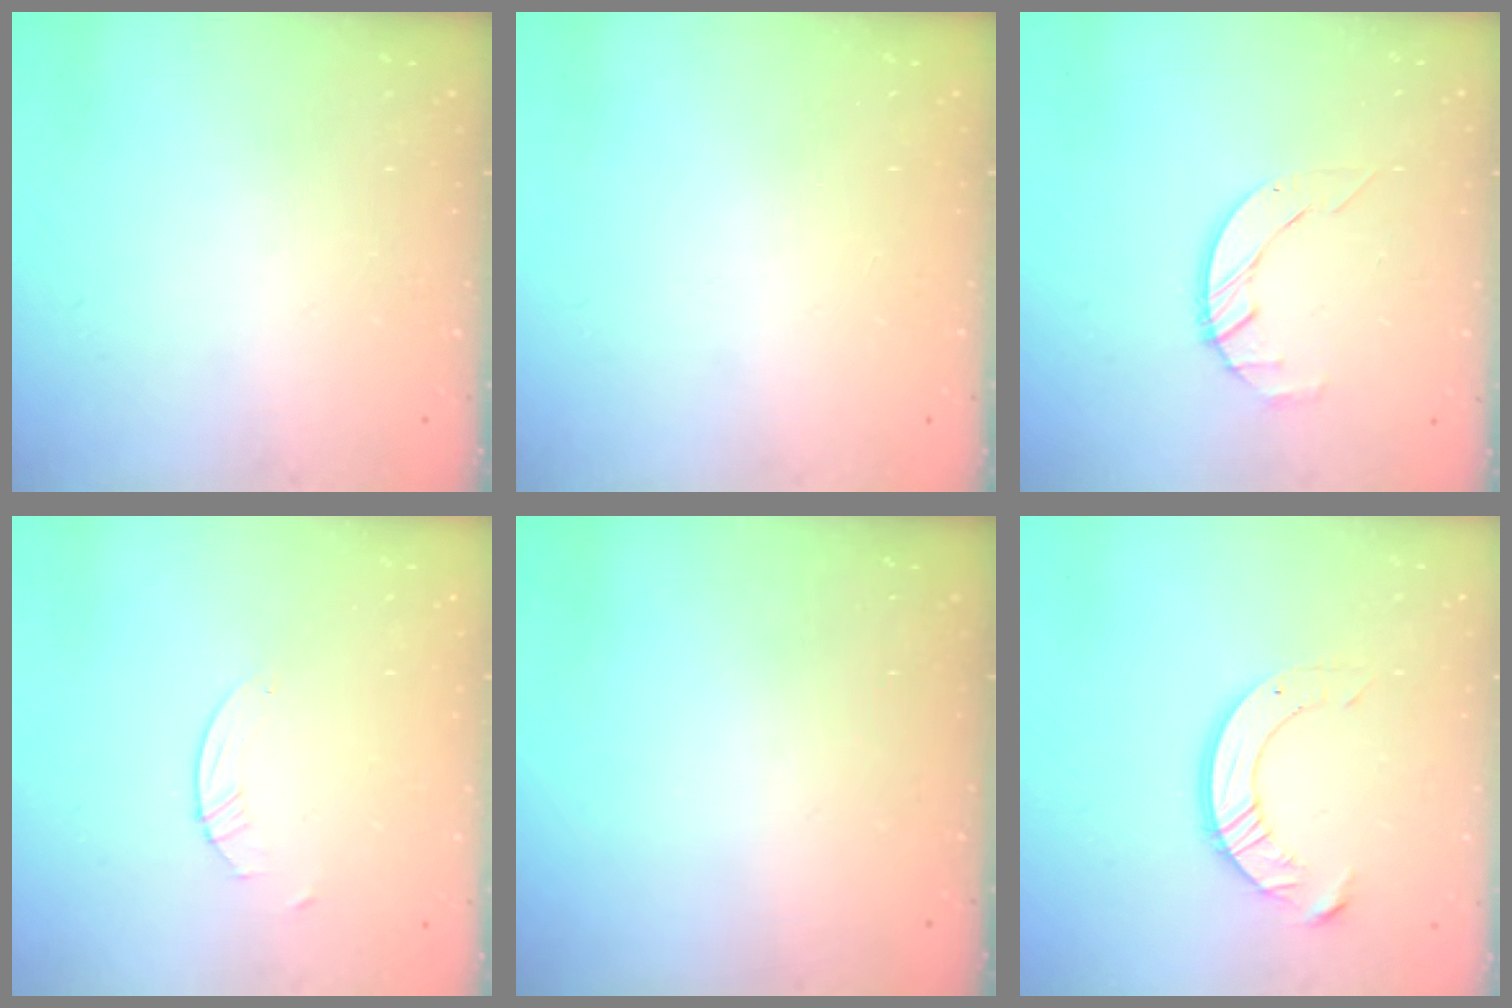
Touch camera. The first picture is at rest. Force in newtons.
{"total": 0.0}
{"total": 2.7, "press": 2.7, "slide": 0.3}
{"total": 0.8, "press": 0.8, "slide": 0.2}
{"total": 0.0}
{"total": 10.5, "press": 10.4, "slide": 0.9}